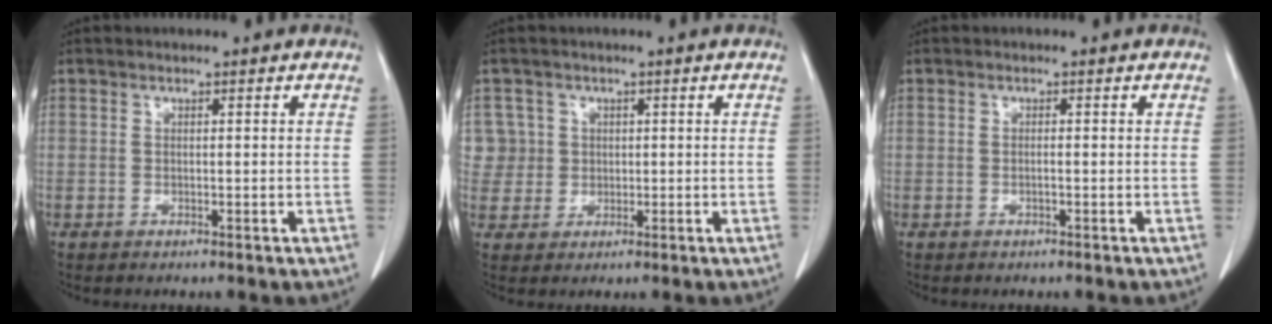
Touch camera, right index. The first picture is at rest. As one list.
[{"total": 4.4, "force": [1.1, 4.2, -0.4], "torque": [0.028, 0.015, 0.024]}, {"total": 0.5, "force": [-0.1, 0.0, 0.5], "torque": [-0.006, 0.002, 0.000]}]